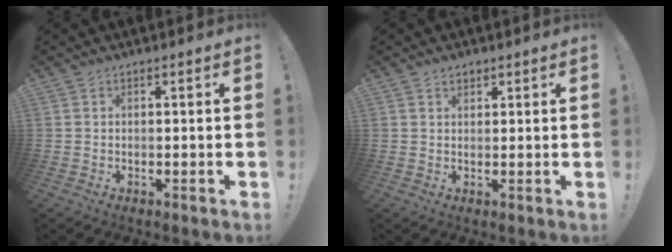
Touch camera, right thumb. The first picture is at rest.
{"total": 1.7, "force": [1.2, 1.1, 0.5], "torque": [0.002, -0.006, 0.020]}